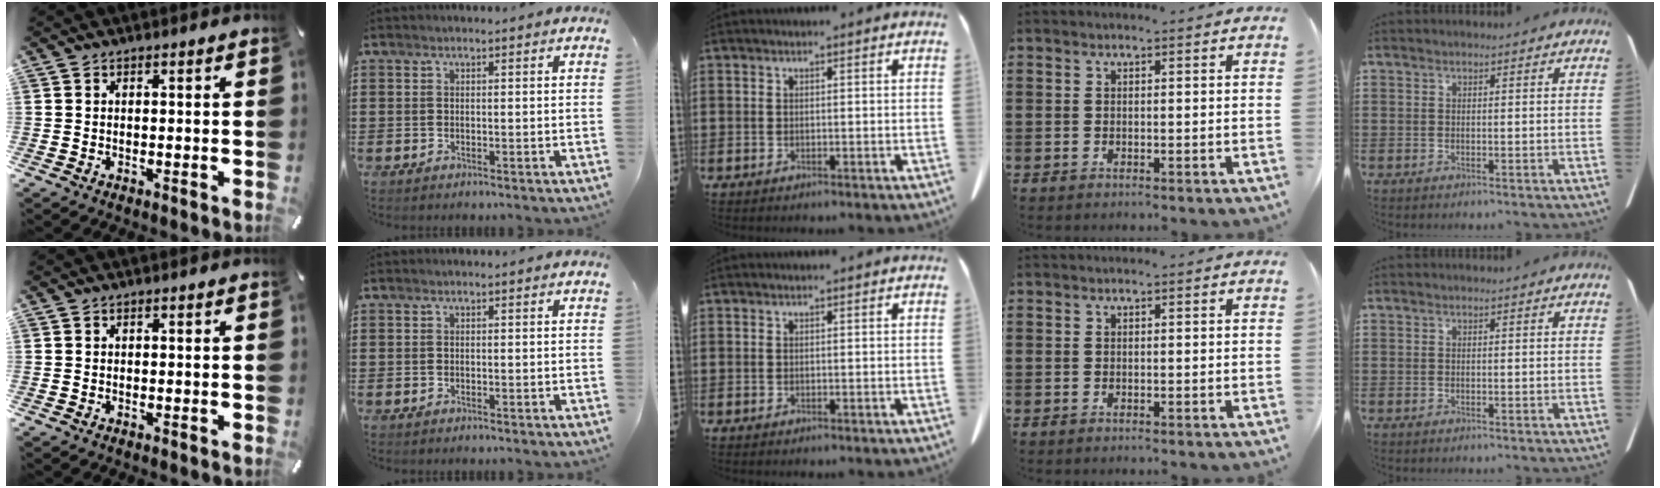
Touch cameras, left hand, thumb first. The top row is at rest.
{}